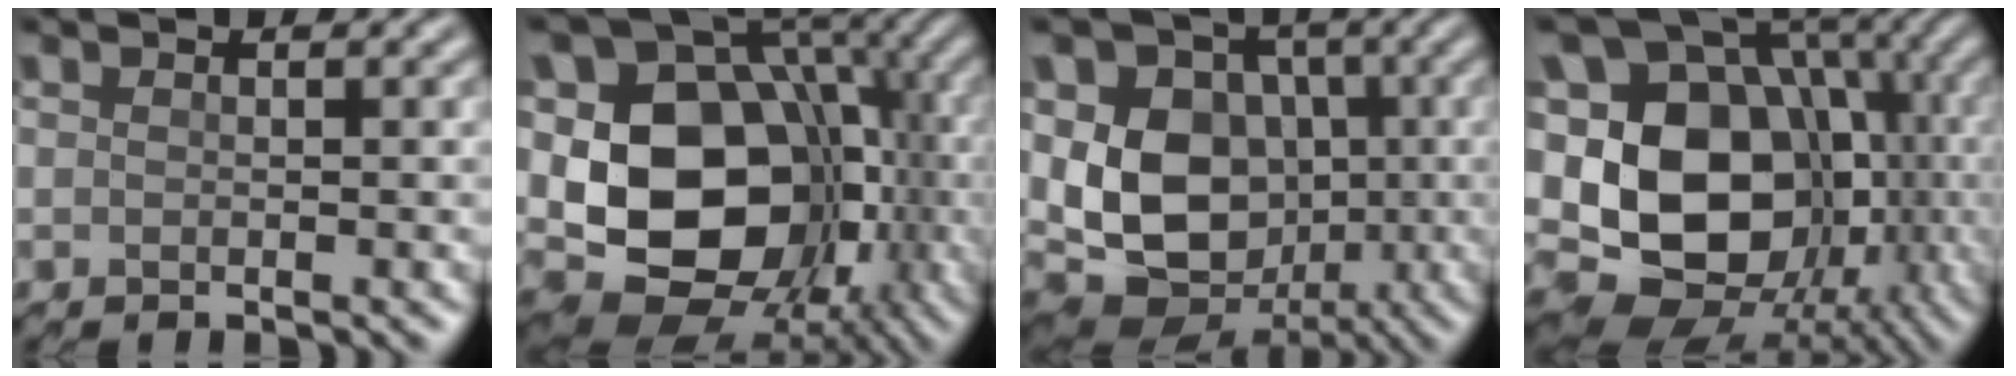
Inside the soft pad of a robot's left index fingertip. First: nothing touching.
{"total": 16.6, "force": [-2.7, 12.4, 10.7], "torque": [-0.173, -0.014, -0.038]}
{"total": 12.3, "force": [-1.0, 9.7, 7.5], "torque": [-0.130, -0.007, -0.034]}
{"total": 19.9, "force": [-2.7, 15.6, 12.0], "torque": [-0.218, 0.003, -0.051]}